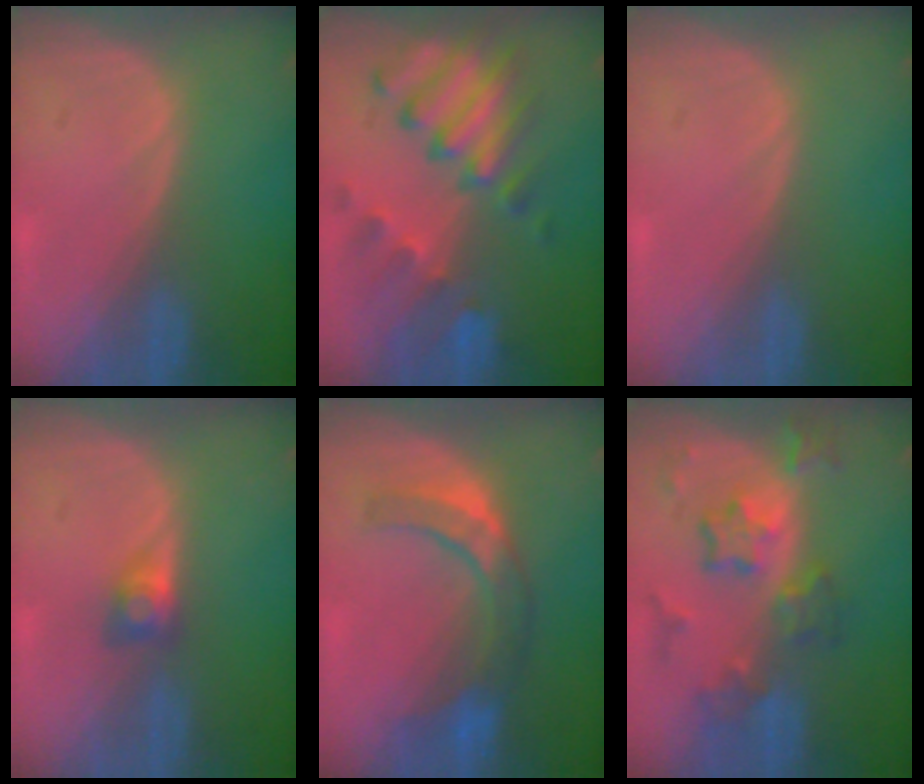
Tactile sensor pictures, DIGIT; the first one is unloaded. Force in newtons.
{"total": 10.2, "press": 8.9, "slide": 5.0}
{"total": 0.0}
{"total": 2.7, "press": 2.5, "slide": 1.1}
{"total": 7.5, "press": 7.1, "slide": 2.3}
{"total": 8.4, "press": 7.5, "slide": 4.0}